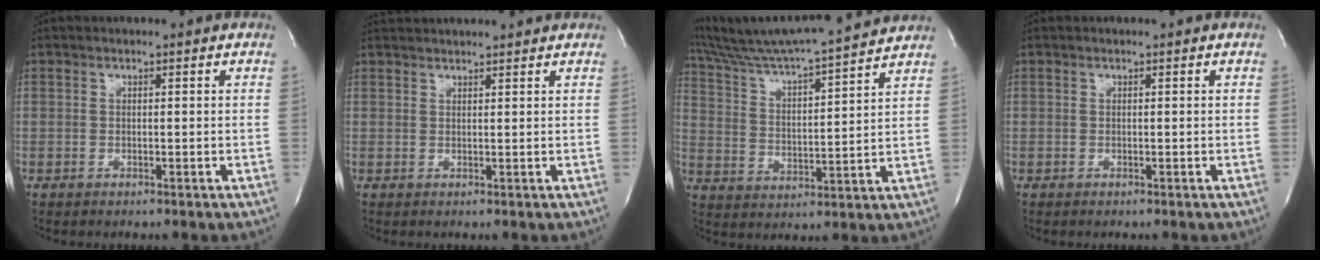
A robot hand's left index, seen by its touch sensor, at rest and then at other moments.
{"total": 6.7, "force": [6.4, 0.7, 1.8], "torque": [-0.028, 0.029, 0.082]}
{"total": 18.7, "force": [17.2, -0.2, 7.4], "torque": [-0.140, -0.001, 0.265]}
{"total": 0.0}